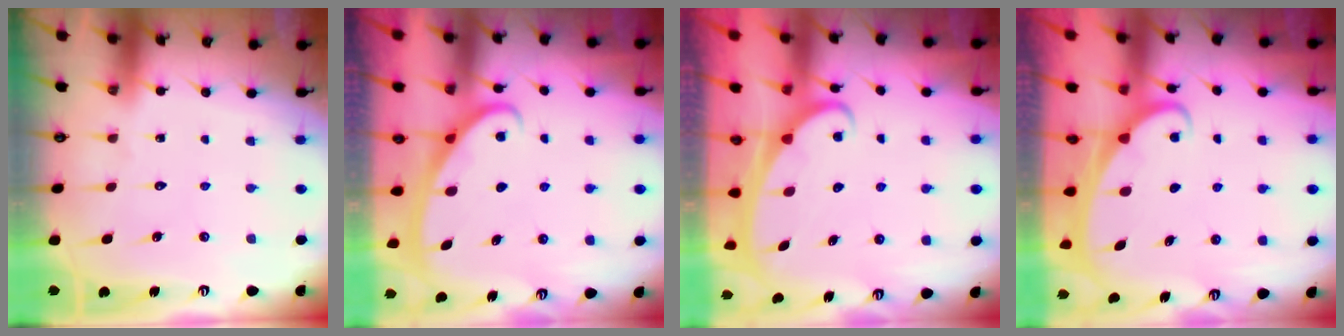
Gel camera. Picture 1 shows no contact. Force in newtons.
{"total": 2.9, "press": 2.8, "slide": 0.4}
{"total": 2.3, "press": 2.3, "slide": 0.3}
{"total": 1.9, "press": 1.9, "slide": 0.1}